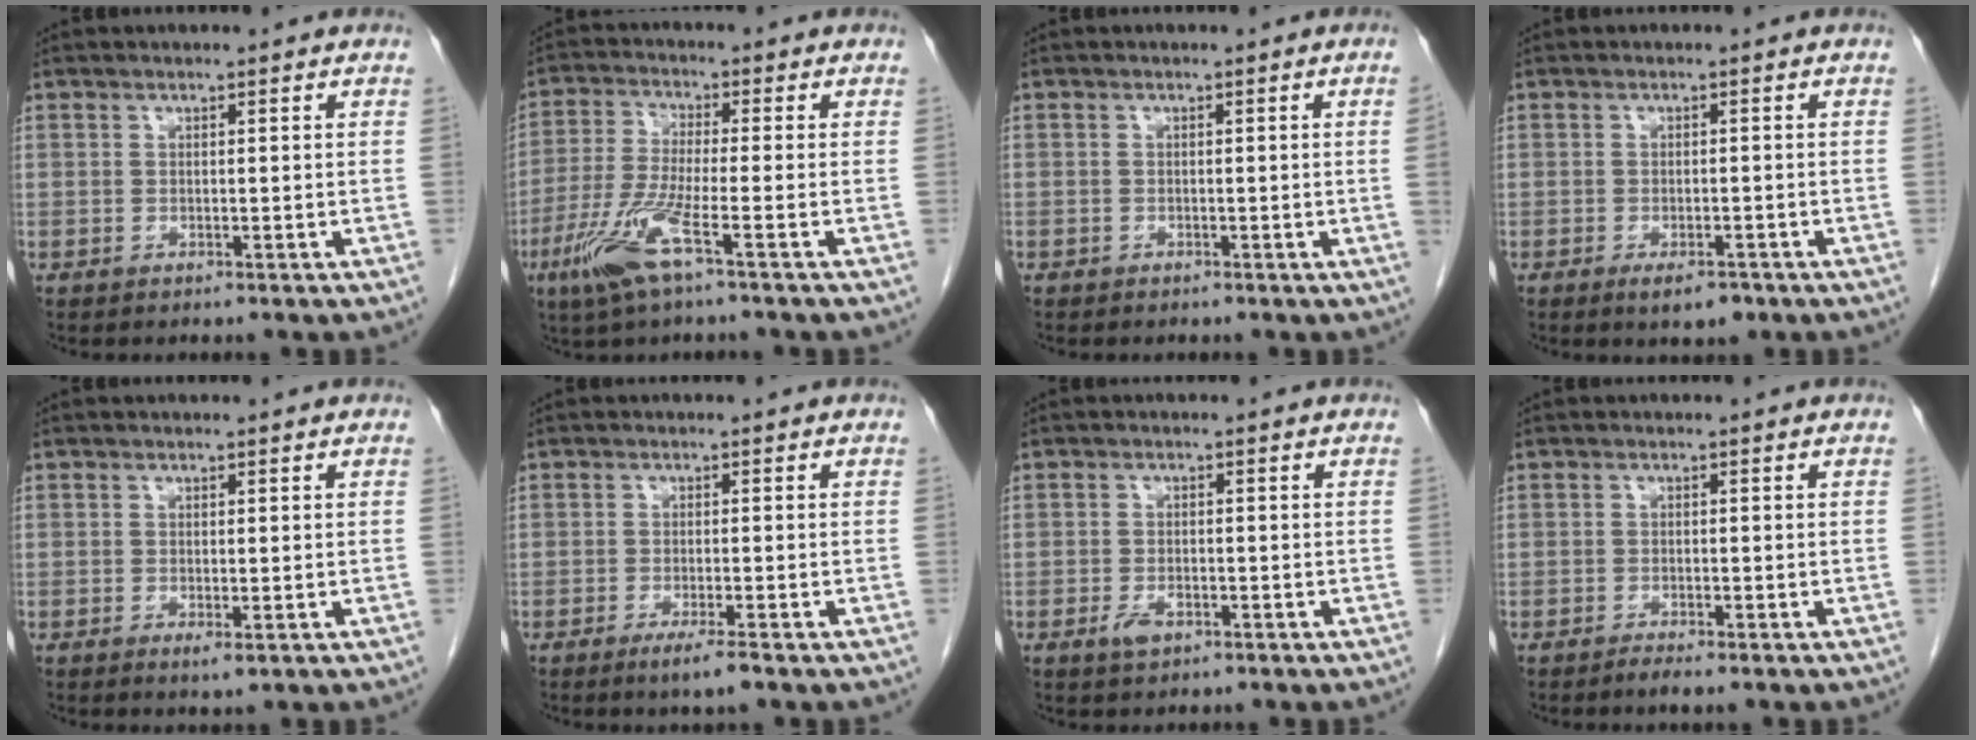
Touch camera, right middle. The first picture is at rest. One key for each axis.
{"total": 8.5, "fx": -4.2, "fy": 0.1, "fz": 7.3, "tx": -0.163, "ty": -0.013, "tz": -0.087}
{"total": 1.0, "fx": -0.2, "fy": -0.4, "fz": 0.9, "tx": -0.007, "ty": 0.001, "tz": -0.005}
{"total": 3.4, "fx": -2.1, "fy": 1.2, "fz": 2.4, "tx": -0.038, "ty": -0.002, "tz": -0.027}
{"total": 1.3, "fx": -0.4, "fy": 0.3, "fz": 1.2, "tx": -0.016, "ty": -0.004, "tz": -0.004}
{"total": 3.2, "fx": -2.1, "fy": -0.1, "fz": 2.4, "tx": -0.044, "ty": -0.009, "tz": -0.036}
{"total": 2.4, "fx": -1.2, "fy": 1.2, "fz": 1.7, "tx": -0.033, "ty": 0.001, "tz": -0.019}
{"total": 1.4, "fx": -1.1, "fy": 0.0, "fz": 0.9, "tx": -0.021, "ty": -0.004, "tz": -0.020}